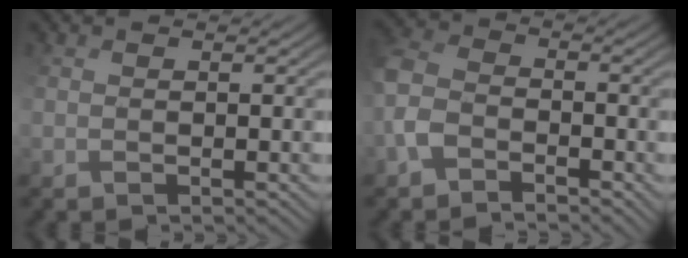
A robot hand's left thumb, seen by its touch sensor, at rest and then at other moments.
{"total": 3.3, "force": [-2.1, 2.0, 1.7], "torque": [-0.049, 0.010, -0.057]}